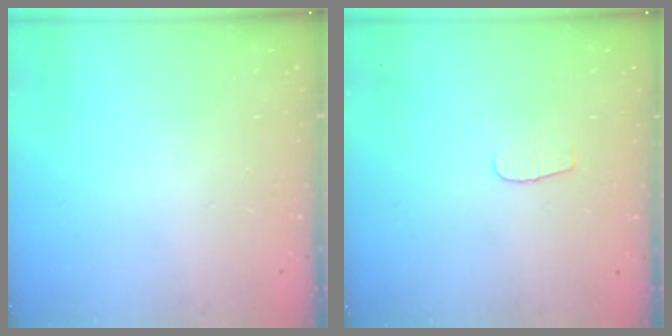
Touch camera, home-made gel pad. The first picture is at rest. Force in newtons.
{"total": 3.5, "press": 3.5, "slide": 0.4}